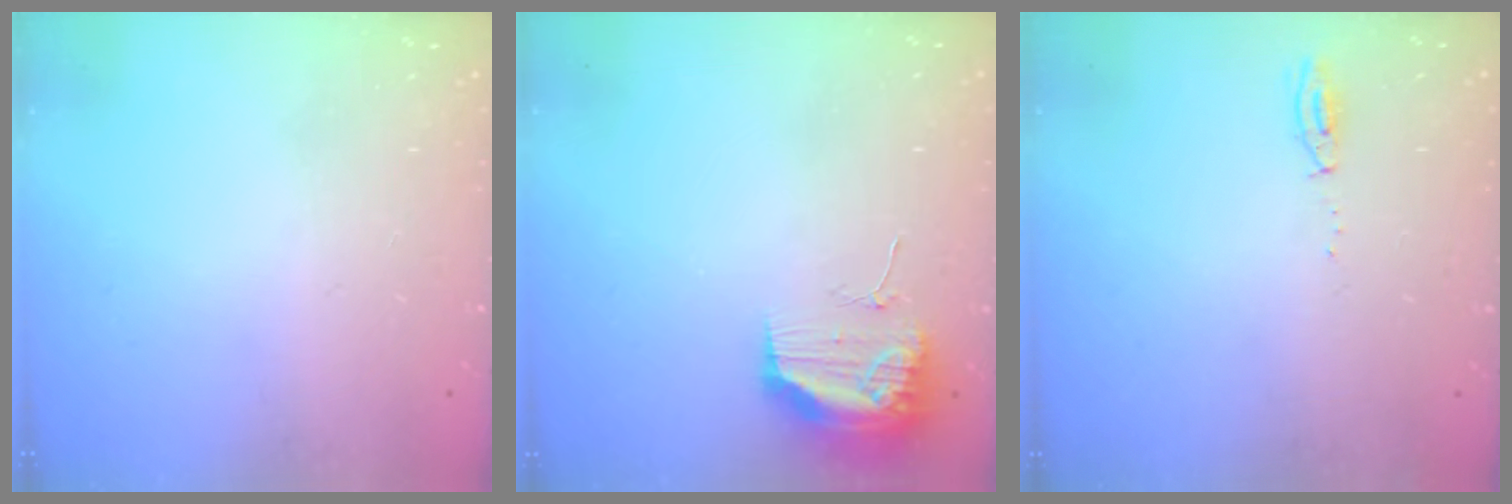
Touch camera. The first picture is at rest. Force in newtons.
{"total": 17.0, "press": 13.3, "slide": 10.6}
{"total": 3.4, "press": 3.3, "slide": 0.8}